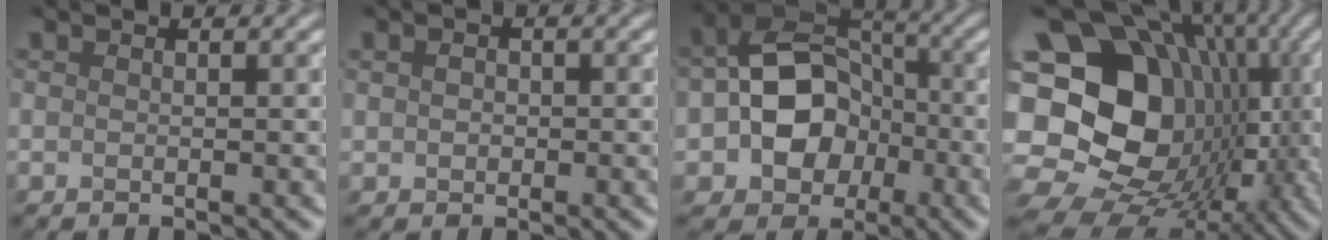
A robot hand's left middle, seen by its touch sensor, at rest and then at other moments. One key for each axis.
{"total": 0.8, "fx": 0.1, "fy": 0.8, "fz": -0.3, "tx": -0.004, "ty": 0.011, "tz": 0.011}
{"total": 6.7, "fx": -2.2, "fy": 5.3, "fz": 3.4, "tx": -0.078, "ty": 0.002, "tz": -0.027}
{"total": 18.4, "fx": -0.8, "fy": 14.8, "fz": 11.0, "tx": -0.206, "ty": -0.003, "tz": 0.023}